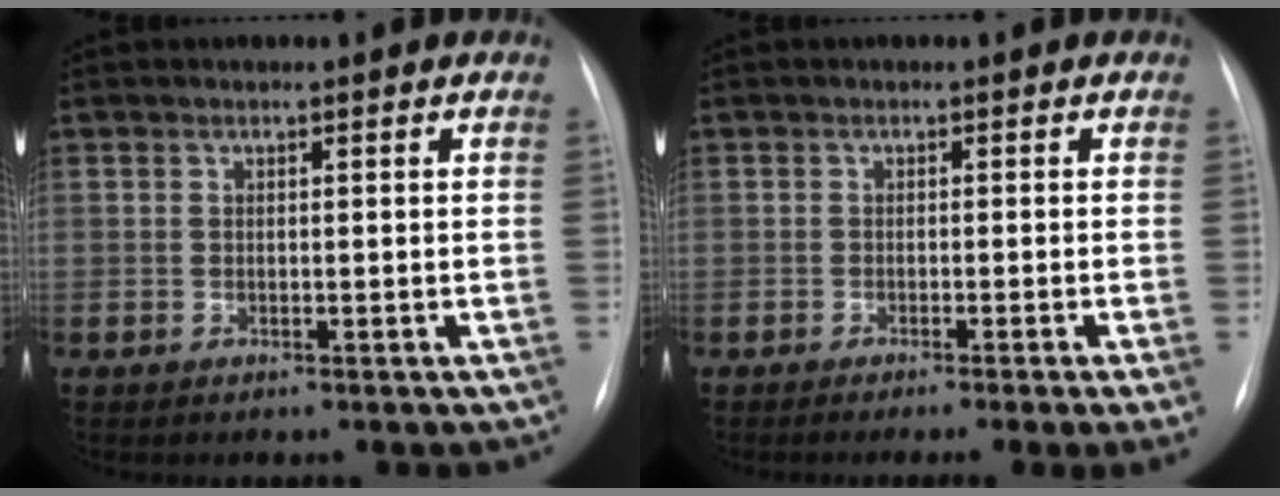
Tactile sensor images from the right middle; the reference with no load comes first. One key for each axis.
{"total": 5.2, "fx": -3.6, "fy": -1.1, "fz": 3.6, "tx": -0.032, "ty": -0.012, "tz": -0.051}